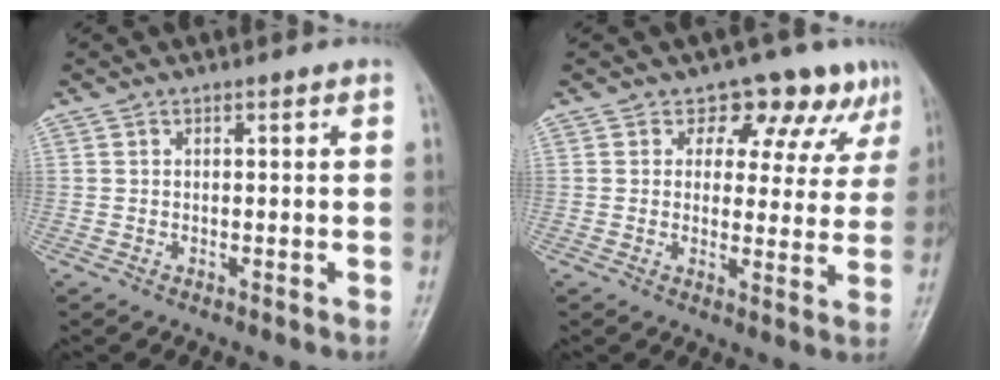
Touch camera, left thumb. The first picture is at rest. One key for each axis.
{"total": 9.1, "fx": 6.2, "fy": 5.9, "fz": 3.3, "tx": 0.005, "ty": -0.028, "tz": 0.061}